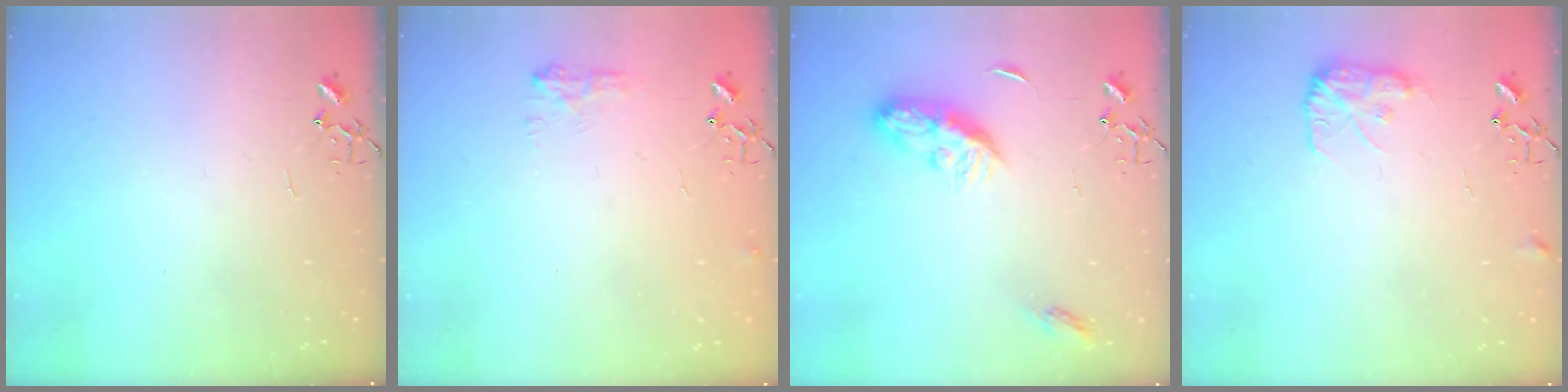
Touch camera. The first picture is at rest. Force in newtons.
{"total": 7.4, "press": 7.4, "slide": 0.5}
{"total": 9.3, "press": 9.3, "slide": 0.3}
{"total": 9.2, "press": 9.2, "slide": 0.3}